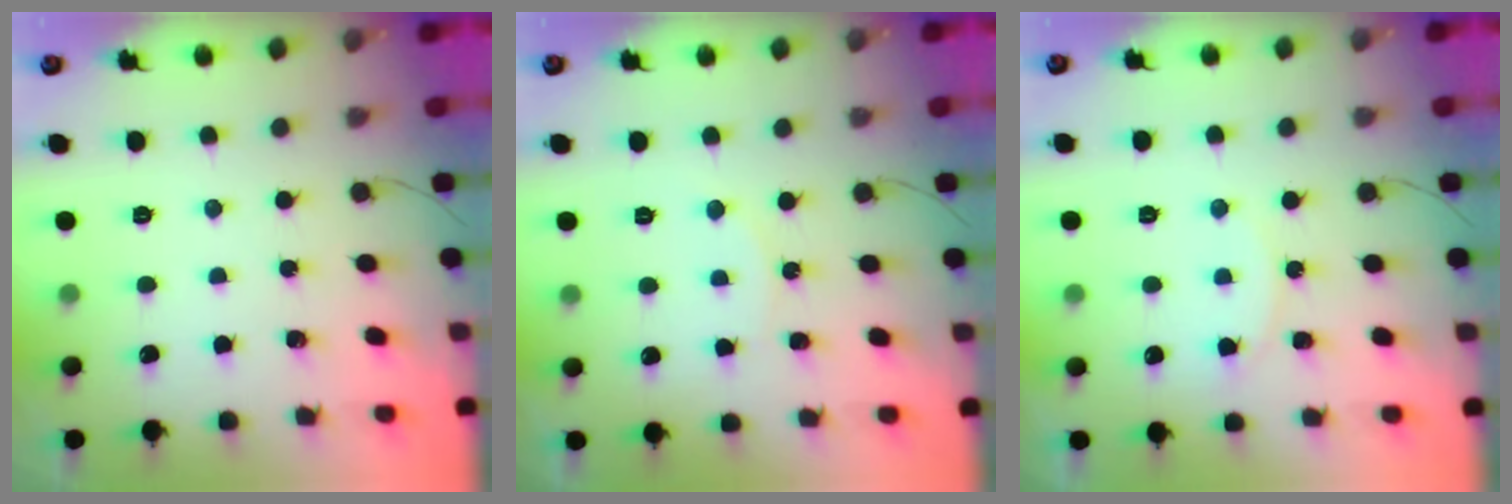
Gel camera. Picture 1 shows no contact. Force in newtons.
{"total": 5.8, "press": 5.8, "slide": 0.6}
{"total": 6.6, "press": 6.6, "slide": 0.7}